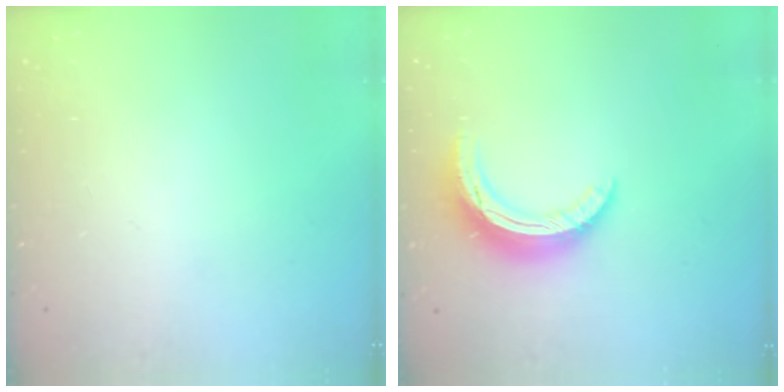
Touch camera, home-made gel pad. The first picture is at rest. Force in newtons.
{"total": 10.8, "press": 10.8, "slide": 0.5}